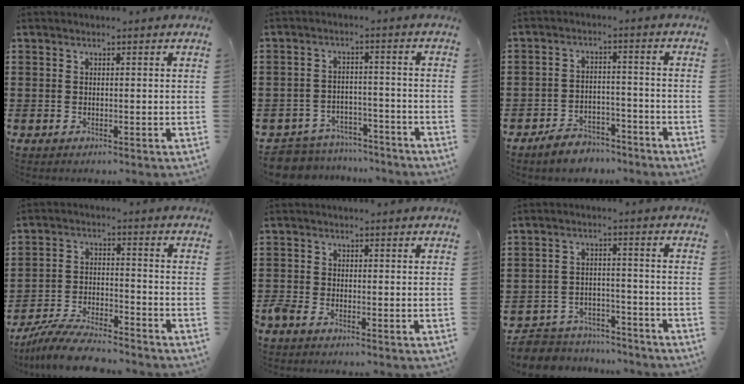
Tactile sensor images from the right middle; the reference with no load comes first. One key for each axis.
{"total": 5.5, "fx": -5.4, "fy": 0.9, "fz": -0.2, "tx": -0.008, "ty": 0.014, "tz": -0.116}
{"total": 4.5, "fx": -4.3, "fy": 1.1, "fz": 0.5, "tx": -0.014, "ty": 0.012, "tz": -0.089}
{"total": 7.8, "fx": -7.3, "fy": 0.9, "fz": 2.7, "tx": -0.057, "ty": 0.009, "tz": -0.143}
{"total": 1.4, "fx": -1.2, "fy": 0.4, "fz": 0.6, "tx": -0.028, "ty": -0.004, "tz": -0.029}
{"total": 5.0, "fx": -4.9, "fy": 1.1, "fz": -0.1, "tx": -0.005, "ty": 0.014, "tz": -0.103}